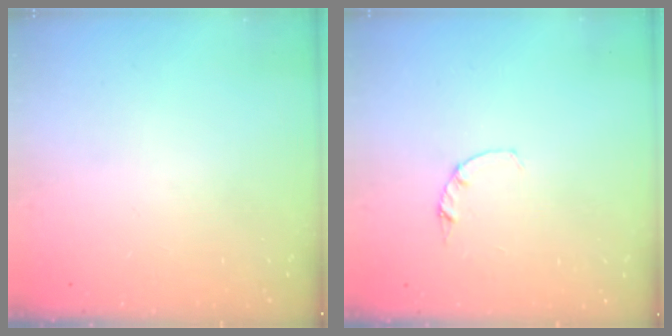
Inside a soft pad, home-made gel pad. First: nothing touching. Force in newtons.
{"total": 1.2, "press": 1.1, "slide": 0.3}